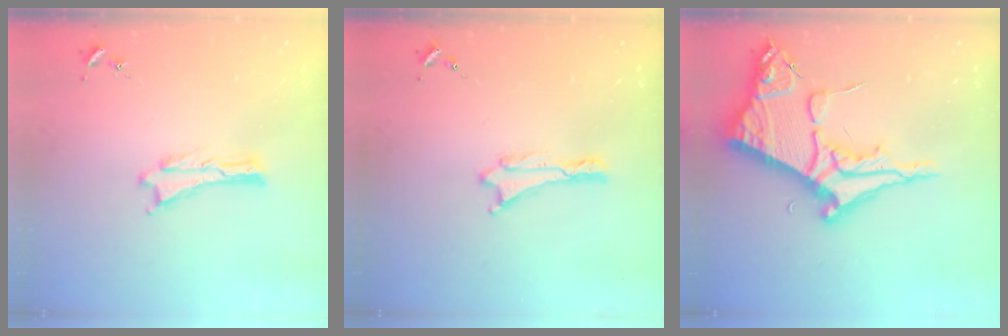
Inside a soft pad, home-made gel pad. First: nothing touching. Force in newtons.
{"total": 0.0}
{"total": 10.4, "press": 10.4, "slide": 1.1}